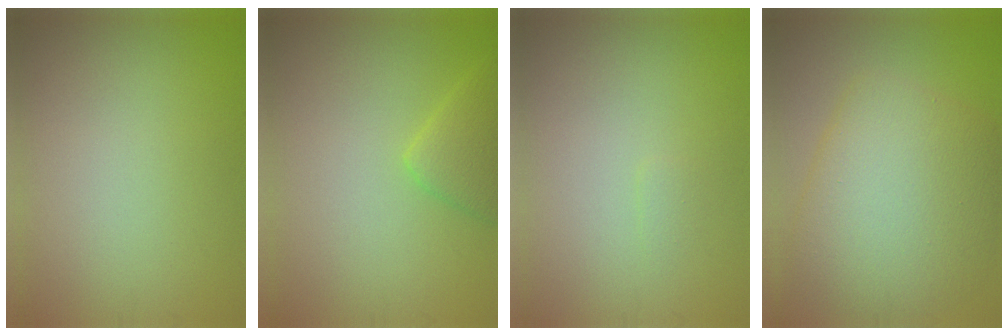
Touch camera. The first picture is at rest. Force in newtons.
{"total": 2.8, "press": 2.8, "slide": 0.2}
{"total": 0.5, "press": 0.5, "slide": 0.1}
{"total": 9.0, "press": 9.0, "slide": 0.1}